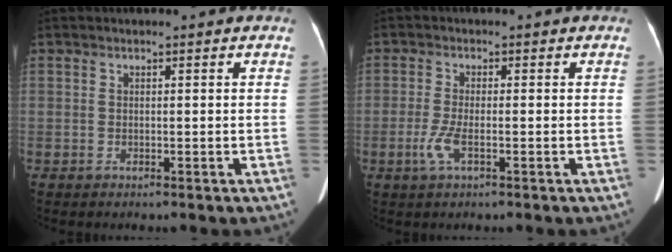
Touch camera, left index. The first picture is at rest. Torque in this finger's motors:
{"motor_torque": [0.10, -0.02, 0.05, 0.03]}